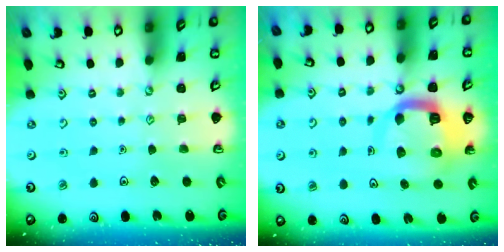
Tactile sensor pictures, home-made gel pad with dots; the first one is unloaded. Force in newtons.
{"total": 10.6, "press": 10.6, "slide": 1.3}